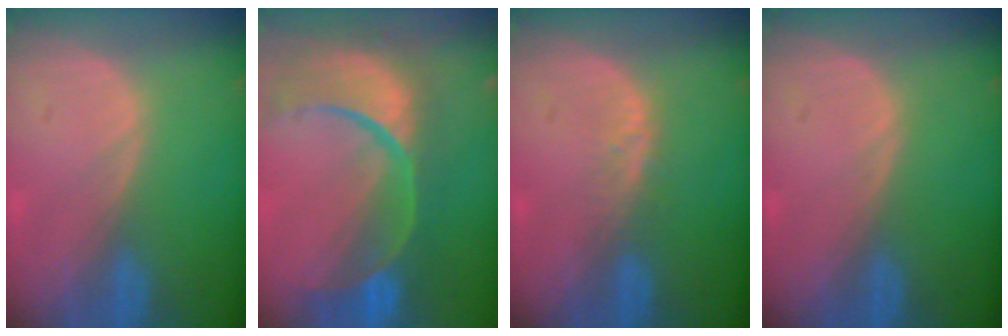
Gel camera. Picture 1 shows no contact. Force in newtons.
{"total": 13.8, "press": 11.0, "slide": 8.5}
{"total": 2.1, "press": 2.1, "slide": 0.2}
{"total": 0.0}